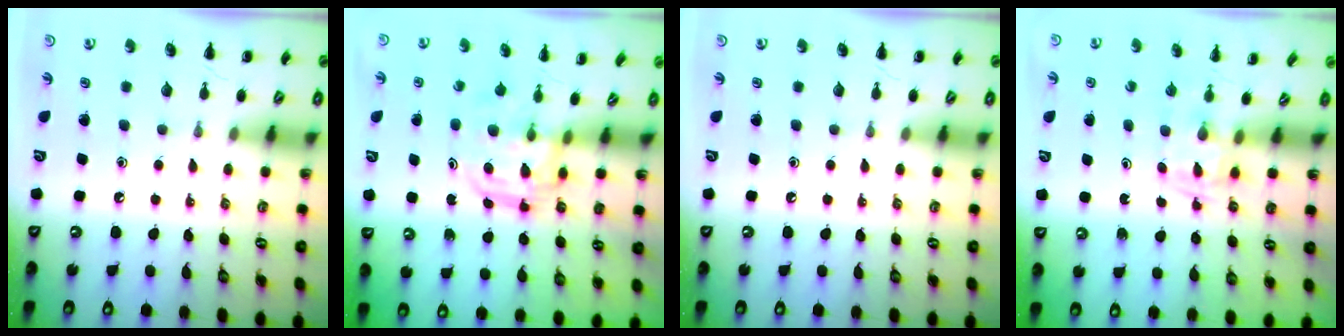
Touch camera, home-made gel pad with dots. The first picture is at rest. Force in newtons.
{"total": 3.1, "press": 3.1, "slide": 0.4}
{"total": 0.0}
{"total": 2.5, "press": 2.1, "slide": 1.2}